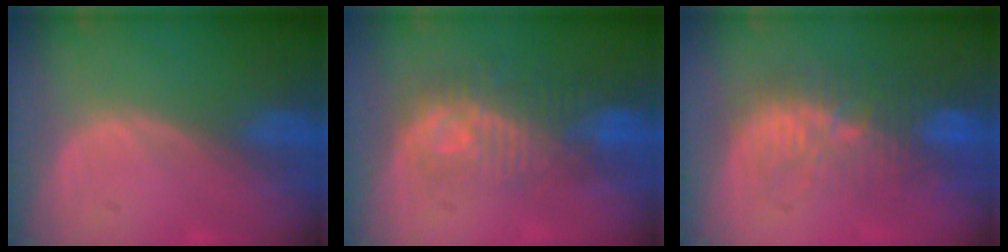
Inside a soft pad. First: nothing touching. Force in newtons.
{"total": 9.7, "press": 8.7, "slide": 4.3}
{"total": 9.6, "press": 9.0, "slide": 3.5}